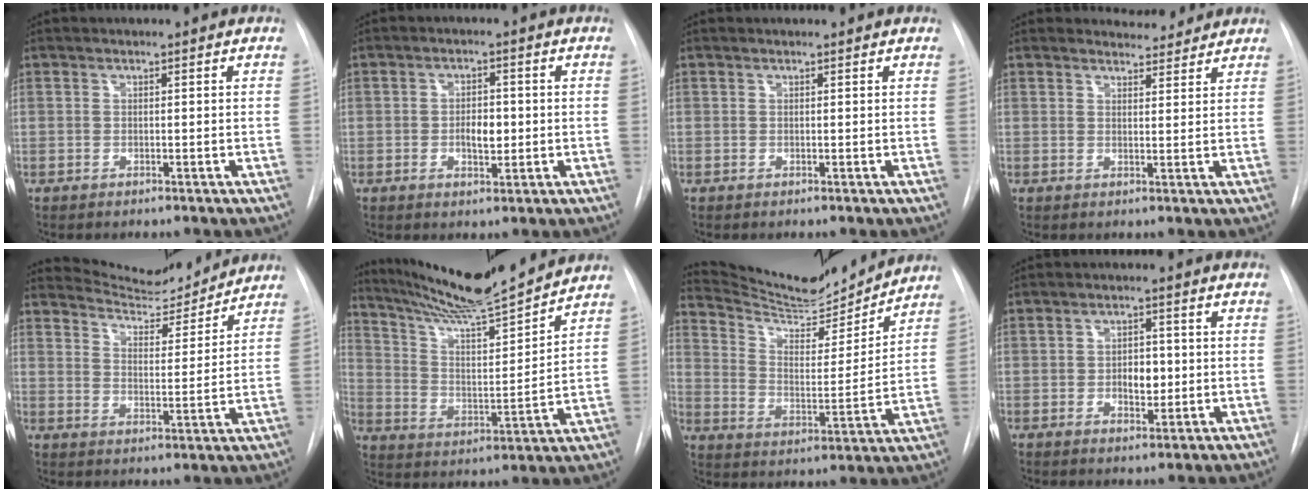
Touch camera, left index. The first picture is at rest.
{"total": 3.8, "force": [-1.5, 1.7, 3.0], "torque": [-0.046, -0.003, -0.018]}
{"total": 0.0}
{"total": 2.9, "force": [2.7, 0.9, -0.3], "torque": [0.004, -0.005, 0.032]}
{"total": 8.9, "force": [8.8, 0.8, 0.3], "torque": [-0.006, -0.014, 0.135]}
{"total": 16.1, "force": [14.6, -0.1, 6.7], "torque": [-0.117, -0.011, 0.244]}
{"total": 14.4, "force": [14.0, 1.5, 3.1], "torque": [-0.060, -0.019, 0.225]}
{"total": 3.9, "force": [-1.5, 2.1, 2.9], "torque": [-0.039, -0.002, -0.016]}